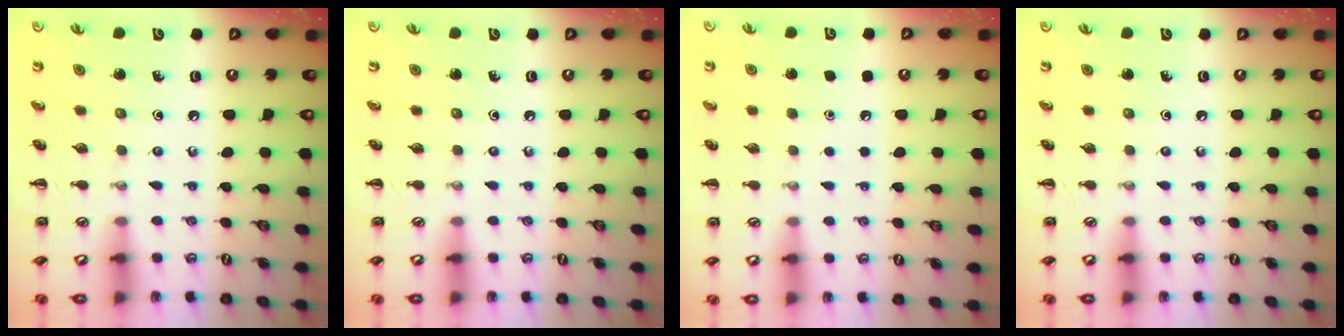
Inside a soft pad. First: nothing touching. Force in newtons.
{"total": 0.0}
{"total": 1.6, "press": 1.6, "slide": 0.1}
{"total": 0.0}